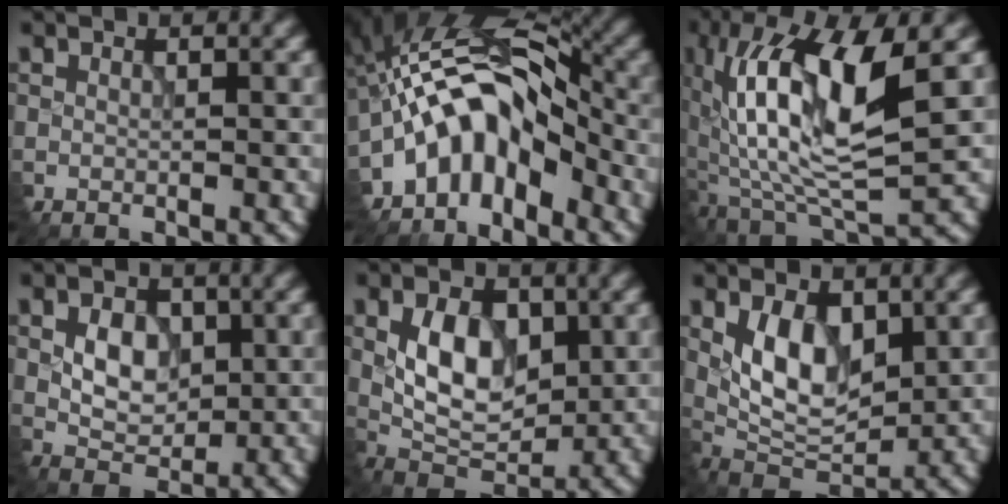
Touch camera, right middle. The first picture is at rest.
{"total": 9.1, "force": [-4.5, 4.8, 6.3], "torque": [-0.092, 0.030, -0.095]}
{"total": 13.2, "force": [1.1, 5.3, 12.0], "torque": [-0.221, 0.010, 0.019]}
{"total": 3.6, "force": [-0.4, 2.6, 2.5], "torque": [-0.042, -0.002, -0.004]}
{"total": 6.2, "force": [0.0, 4.0, 4.8], "torque": [-0.084, -0.004, 0.005]}
{"total": 5.7, "force": [0.8, 3.4, 4.5], "torque": [-0.079, -0.008, 0.021]}